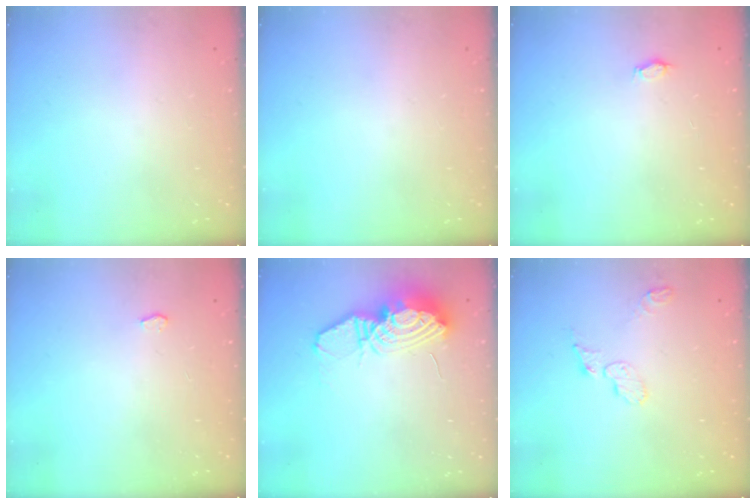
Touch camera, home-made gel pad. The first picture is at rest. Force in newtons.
{"total": 0.0}
{"total": 2.7, "press": 2.5, "slide": 1.1}
{"total": 2.1, "press": 2.1, "slide": 0.2}
{"total": 14.4, "press": 14.4, "slide": 1.4}
{"total": 5.8, "press": 5.8, "slide": 0.2}